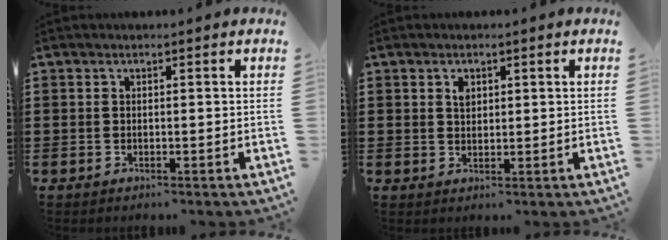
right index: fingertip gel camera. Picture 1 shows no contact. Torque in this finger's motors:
{"motor_torque": [0.32, 0.23, 0.04, 0.02]}